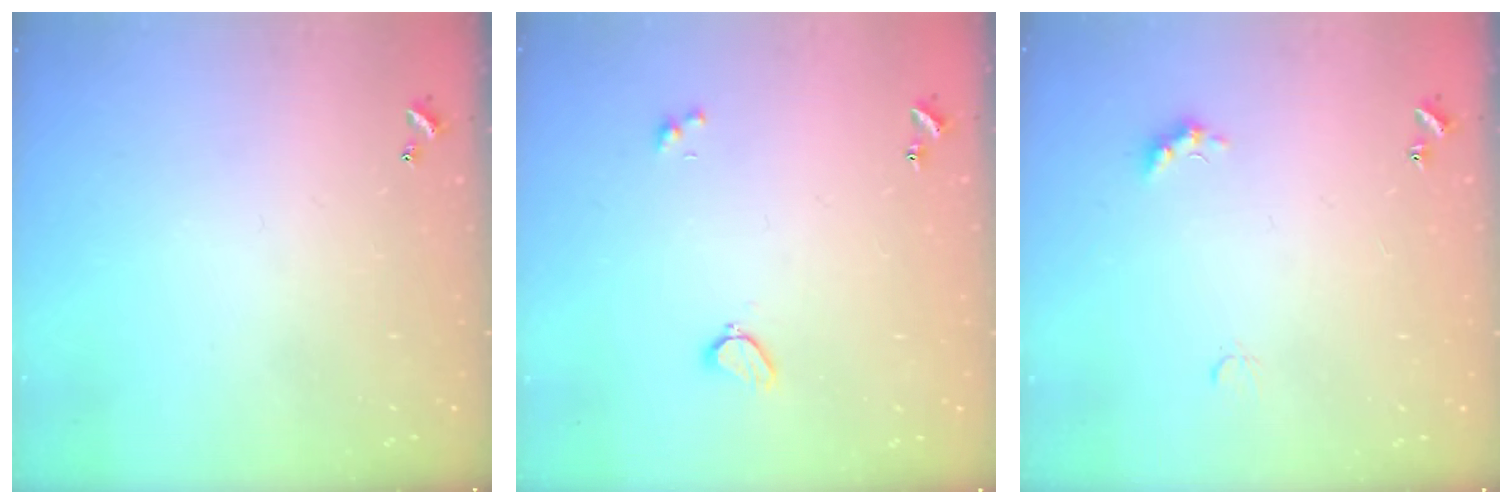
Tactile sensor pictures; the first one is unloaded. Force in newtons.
{"total": 1.9, "press": 1.9, "slide": 0.6}
{"total": 2.8, "press": 2.7, "slide": 0.6}